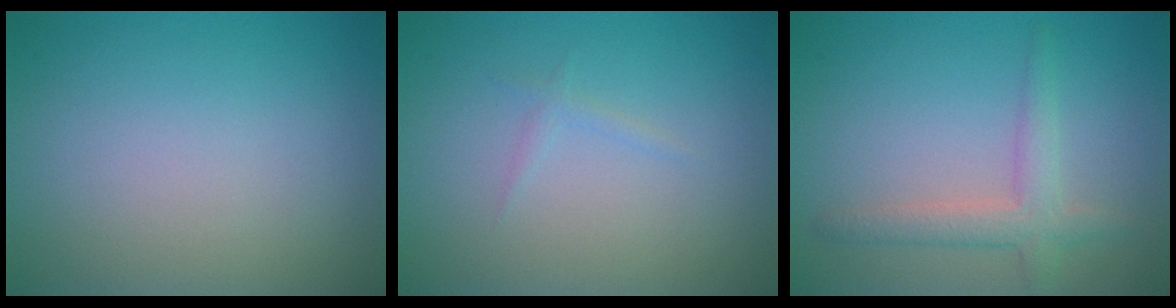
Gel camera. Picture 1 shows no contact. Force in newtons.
{"total": 0.7, "press": 0.7, "slide": 0.1}
{"total": 2.9, "press": 2.8, "slide": 0.1}